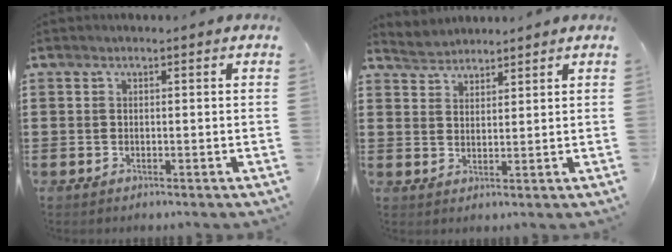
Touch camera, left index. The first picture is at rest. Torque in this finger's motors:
{"motor_torque": [-0.21, 0.55, 0.03, -0.01]}